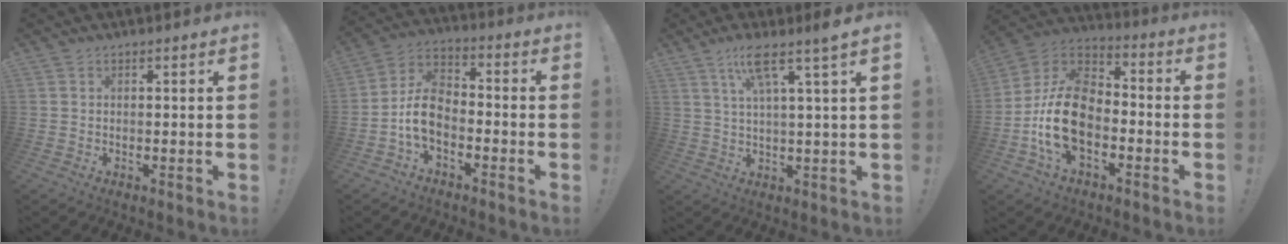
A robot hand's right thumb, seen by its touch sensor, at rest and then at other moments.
{"total": 9.7, "force": [-3.9, 6.1, 6.4], "torque": [-0.129, 0.016, -0.069]}
{"total": 8.3, "force": [4.5, -0.2, 7.0], "torque": [-0.135, -0.005, 0.070]}
{"total": 18.8, "force": [-5.6, 12.0, 13.3], "torque": [-0.253, 0.038, -0.085]}